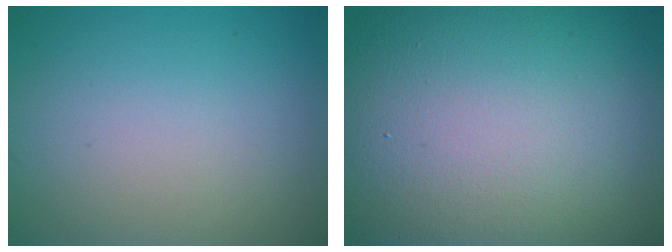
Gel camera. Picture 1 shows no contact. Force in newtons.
{"total": 20.1, "press": 20.0, "slide": 1.2}